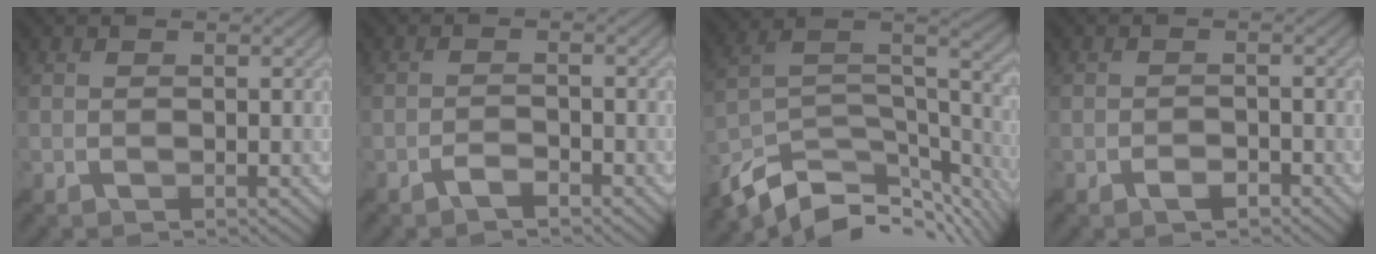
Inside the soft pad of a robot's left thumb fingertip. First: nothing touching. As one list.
[{"total": 1.8, "force": [-1.5, 0.4, 1.0], "torque": [-0.021, 0.004, -0.031]}, {"total": 13.3, "force": [-9.6, 5.3, 7.5], "torque": [-0.180, -0.007, -0.159]}, {"total": 1.7, "force": [-1.2, 0.8, 1.0], "torque": [-0.016, 0.001, -0.023]}]